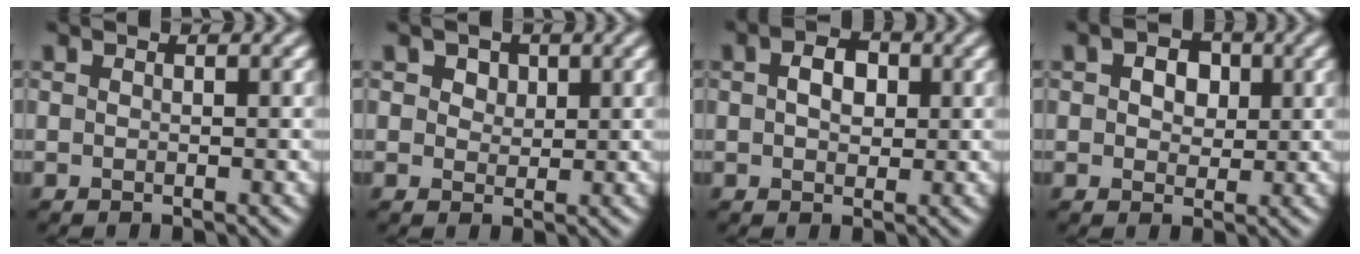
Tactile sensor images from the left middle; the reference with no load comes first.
{"total": 2.6, "force": [1.4, 1.7, 1.2], "torque": [-0.022, 0.002, 0.016]}
{"total": 3.1, "force": [0.6, 2.0, 2.3], "torque": [-0.042, 0.005, 0.008]}
{"total": 3.9, "force": [1.3, 2.7, 2.6], "torque": [-0.032, 0.009, 0.004]}